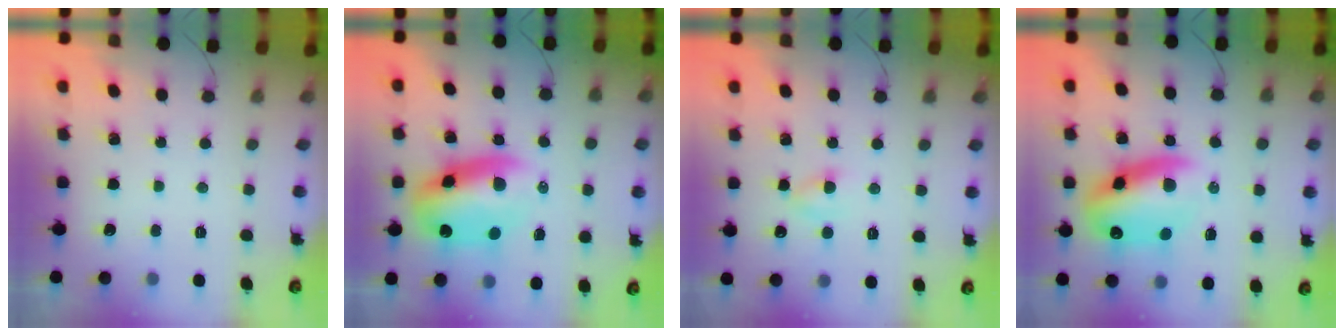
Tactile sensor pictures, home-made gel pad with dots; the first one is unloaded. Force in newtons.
{"total": 12.4, "press": 11.9, "slide": 3.2}
{"total": 3.6, "press": 3.4, "slide": 1.3}
{"total": 16.2, "press": 15.6, "slide": 4.4}